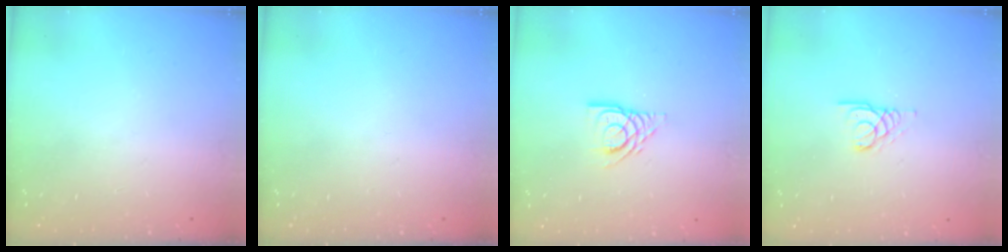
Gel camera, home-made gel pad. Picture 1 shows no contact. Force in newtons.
{"total": 0.0}
{"total": 8.0, "press": 8.0, "slide": 0.7}
{"total": 3.1, "press": 3.1, "slide": 0.1}